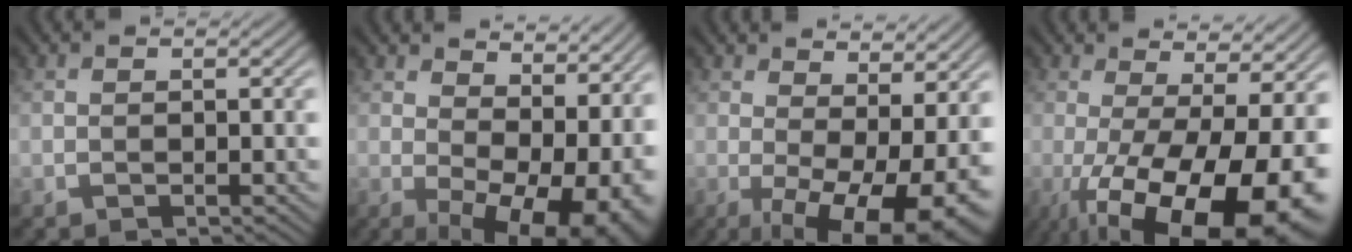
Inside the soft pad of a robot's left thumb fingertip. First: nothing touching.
{"total": 14.9, "force": [1.5, 8.6, 12.1], "torque": [-0.134, -0.018, 0.070]}
{"total": 13.2, "force": [-1.1, 5.4, 12.1], "torque": [-0.163, -0.005, 0.002]}
{"total": 17.6, "force": [-5.3, 6.5, 15.5], "torque": [-0.227, -0.018, -0.066]}